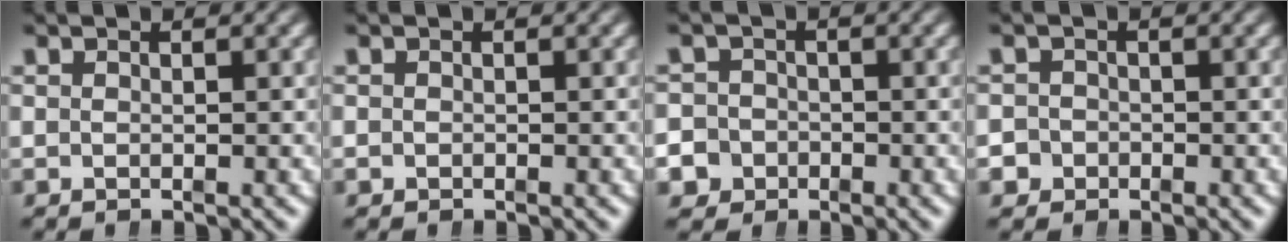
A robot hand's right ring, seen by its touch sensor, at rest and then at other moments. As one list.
[{"total": 0.0}, {"total": 5.8, "force": [-2.3, 5.3, 1.0], "torque": [-0.029, -0.024, -0.041]}, {"total": 2.9, "force": [-1.3, 2.6, 0.1], "torque": [-0.009, -0.014, -0.023]}]